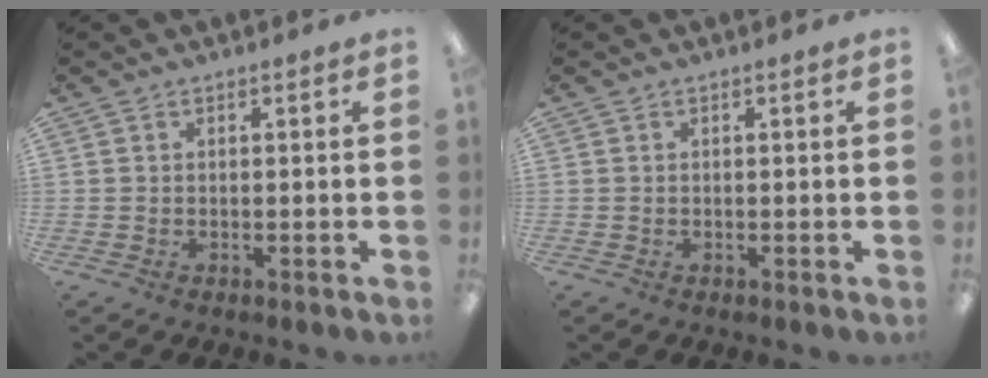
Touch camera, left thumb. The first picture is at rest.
{"total": 0.0}